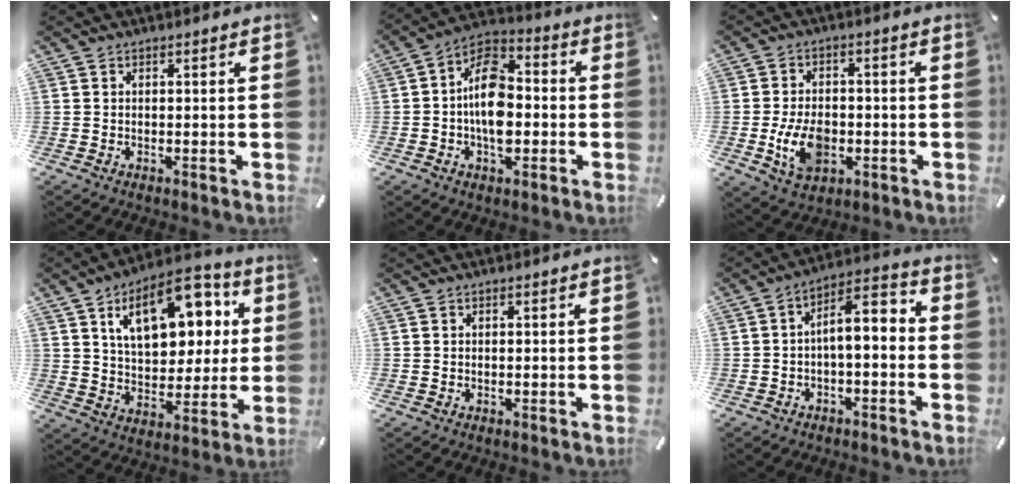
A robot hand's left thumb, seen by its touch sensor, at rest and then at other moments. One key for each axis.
{"total": 12.8, "fx": -2.2, "fy": 8.1, "fz": 9.6, "tx": -0.177, "ty": 0.011, "tz": -0.037}
{"total": 10.2, "fx": -2.5, "fy": 6.9, "fz": 7.2, "tx": -0.152, "ty": 0.002, "tz": -0.043}
{"total": 18.7, "fx": 8.2, "fy": 10.8, "fz": 12.9, "tx": -0.204, "ty": -0.020, "tz": 0.141}
{"total": 0.0}
{"total": 6.4, "fx": -0.8, "fy": 3.0, "fz": 5.6, "tx": -0.089, "ty": -0.003, "tz": -0.019}